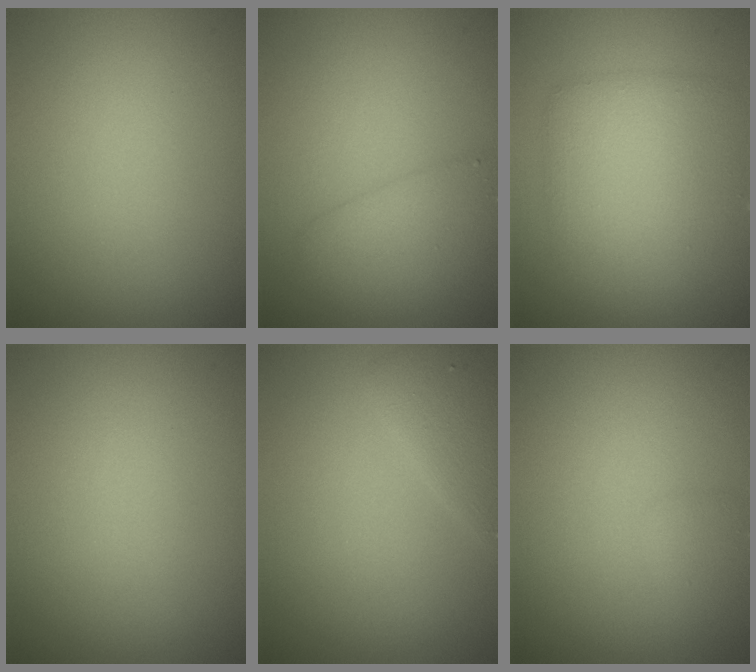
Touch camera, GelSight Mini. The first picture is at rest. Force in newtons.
{"total": 2.8, "press": 2.8, "slide": 0.1}
{"total": 5.1, "press": 5.1, "slide": 0.1}
{"total": 0.0}
{"total": 2.0, "press": 2.0, "slide": 0.1}
{"total": 0.8, "press": 0.7, "slide": 0.1}